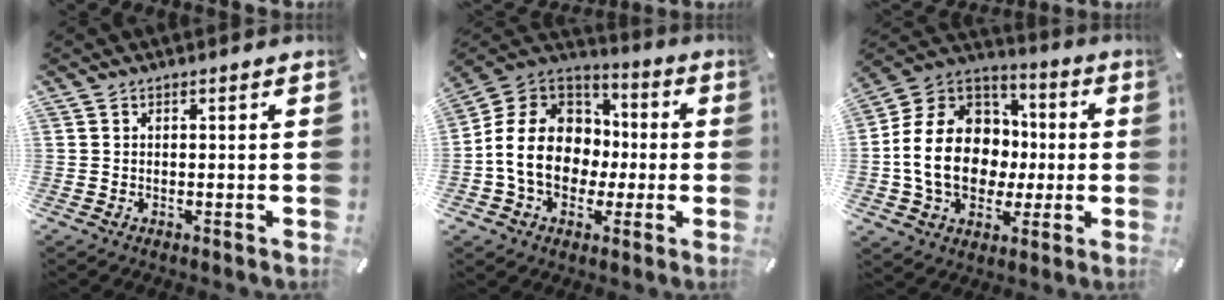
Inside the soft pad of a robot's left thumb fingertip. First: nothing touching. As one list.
[{"total": 16.3, "force": [-2.8, 13.7, 8.4], "torque": [-0.169, 0.028, -0.044]}, {"total": 18.6, "force": [-2.3, 15.4, 10.2], "torque": [-0.216, 0.022, -0.036]}]